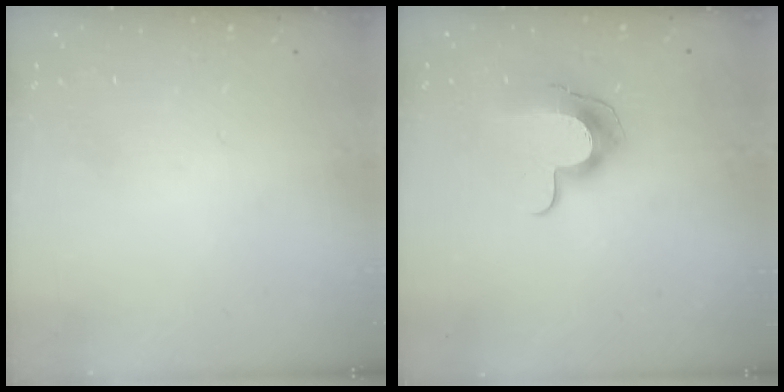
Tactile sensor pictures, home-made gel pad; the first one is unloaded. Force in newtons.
{"total": 10.3, "press": 10.3, "slide": 0.1}